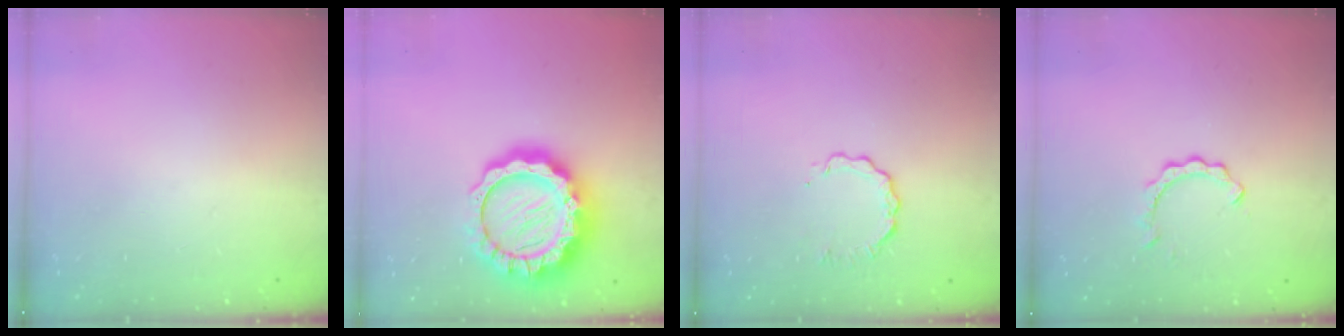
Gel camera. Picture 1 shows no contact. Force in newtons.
{"total": 20.7, "press": 20.7, "slide": 1.5}
{"total": 2.9, "press": 2.9, "slide": 0.3}
{"total": 2.7, "press": 2.7, "slide": 0.2}